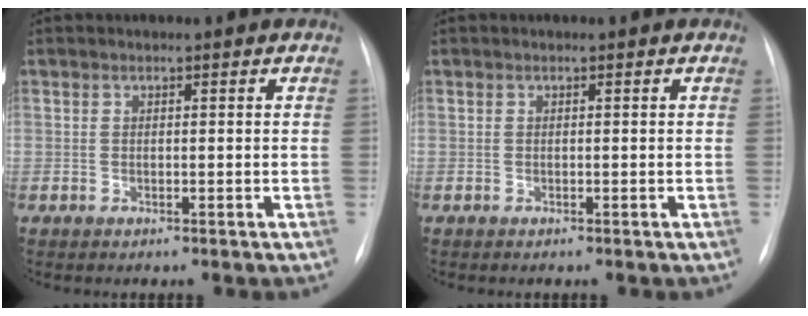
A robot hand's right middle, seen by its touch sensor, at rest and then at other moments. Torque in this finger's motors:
{"motor_torque": [0.21, -0.18, 0.04, 0.02]}